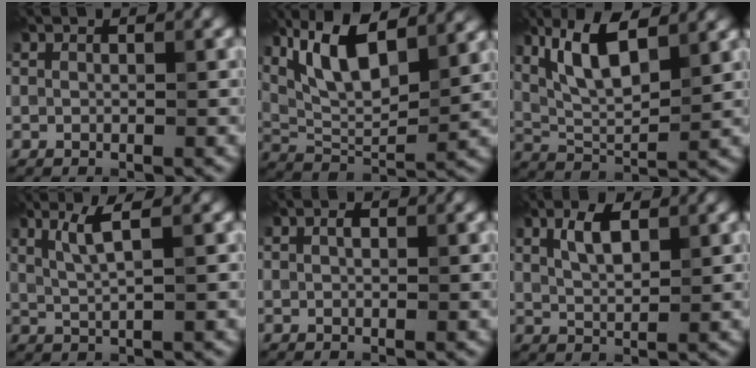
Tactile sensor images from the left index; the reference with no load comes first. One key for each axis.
{"total": 9.5, "fx": 5.2, "fy": 3.3, "fz": 7.2, "tx": -0.138, "ty": 0.013, "tz": 0.097}
{"total": 6.8, "fx": 3.3, "fy": 2.2, "fz": 5.5, "tx": -0.109, "ty": 0.009, "tz": 0.064}
{"total": 2.7, "fx": 1.4, "fy": 0.2, "fz": 2.3, "tx": -0.043, "ty": 0.007, "tz": 0.029}
{"total": 0.7, "fx": 0.3, "fy": 0.3, "fz": 0.6, "tx": -0.011, "ty": 0.005, "tz": 0.004}
{"total": 2.9, "fx": 1.5, "fy": 1.0, "fz": 2.3, "tx": -0.047, "ty": 0.009, "tz": 0.029}